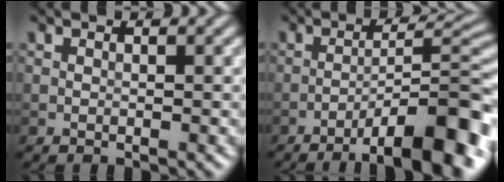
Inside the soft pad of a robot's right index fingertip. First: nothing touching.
{"total": 11.5, "force": [-7.1, 2.4, 8.8], "torque": [-0.125, 0.020, -0.106]}